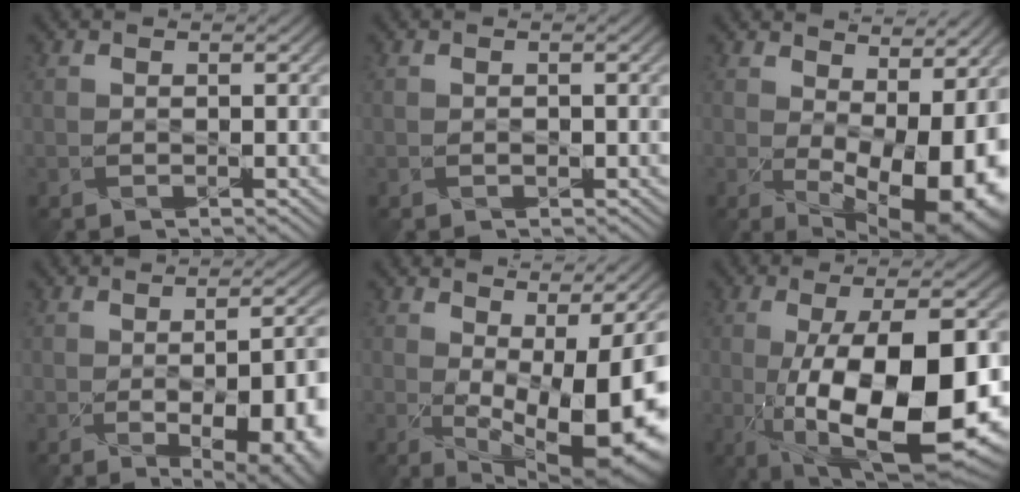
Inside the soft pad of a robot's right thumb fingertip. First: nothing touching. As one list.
[{"total": 0.7, "force": [-0.2, 0.6, -0.1], "torque": [0.005, 0.000, -0.002]}, {"total": 13.2, "force": [-0.7, 7.8, 10.6], "torque": [-0.138, -0.039, 0.031]}, {"total": 13.5, "force": [-4.7, 6.3, 11.1], "torque": [-0.092, -0.005, -0.038]}, {"total": 11.9, "force": [-1.7, 5.6, 10.4], "torque": [-0.163, -0.036, -0.003]}, {"total": 15.7, "force": [-3.9, 6.2, 13.9], "torque": [-0.216, -0.014, -0.052]}]